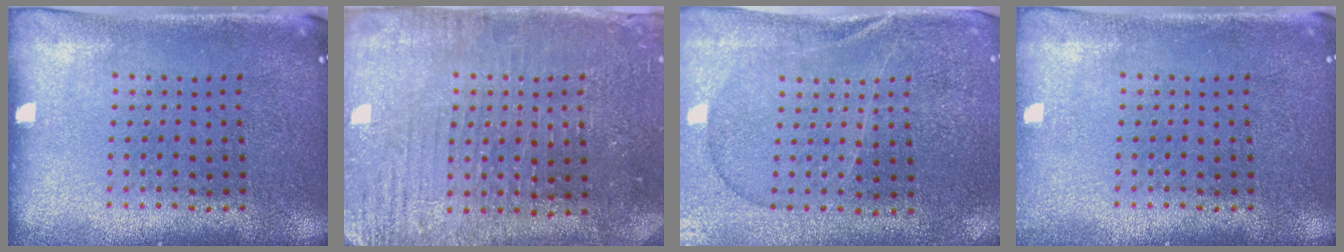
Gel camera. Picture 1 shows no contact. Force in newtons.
{"total": 3.2, "press": 3.2, "slide": 0.4}
{"total": 0.6, "press": 0.5, "slide": 0.3}
{"total": 0.9, "press": 0.8, "slide": 0.2}